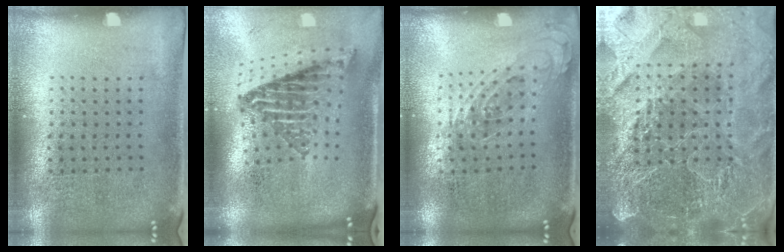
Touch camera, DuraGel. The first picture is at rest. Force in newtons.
{"total": 2.2, "press": 1.5, "slide": 1.6}
{"total": 0.9, "press": 0.8, "slide": 0.3}
{"total": 6.1, "press": 5.3, "slide": 2.9}